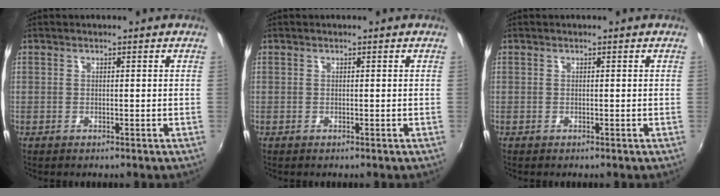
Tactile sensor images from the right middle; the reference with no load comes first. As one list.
[{"total": 0.0}, {"total": 0.0}]